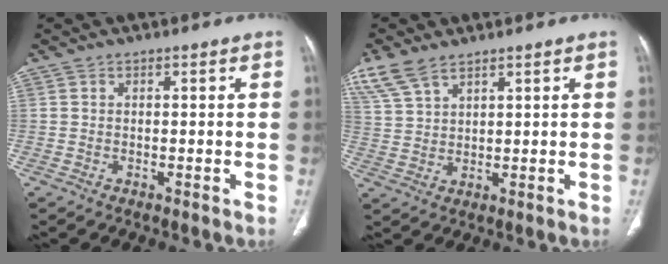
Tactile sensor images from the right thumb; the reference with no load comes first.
{"total": 7.0, "force": [5.1, 3.0, 3.7], "torque": [-0.080, -0.002, 0.116]}